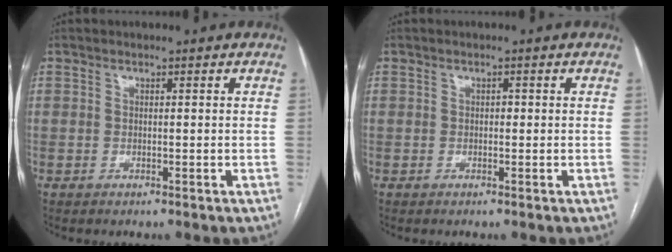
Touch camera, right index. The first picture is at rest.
{"total": 0.6, "force": [0.0, 0.5, 0.4], "torque": [-0.005, 0.005, -0.003]}